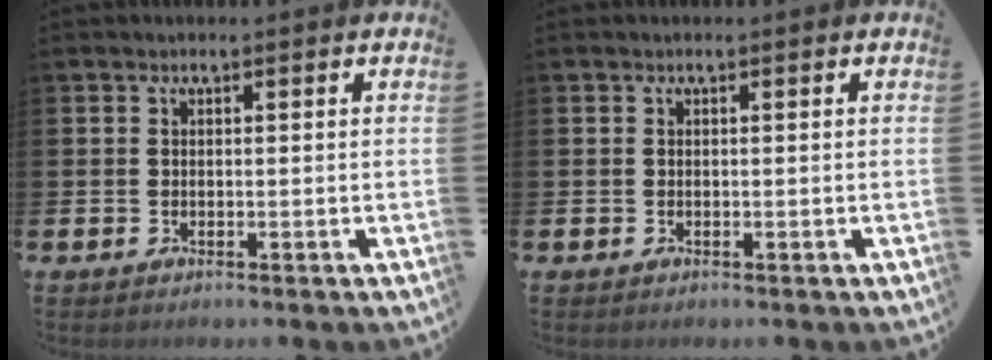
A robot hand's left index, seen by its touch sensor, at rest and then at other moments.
{"total": 0.0}